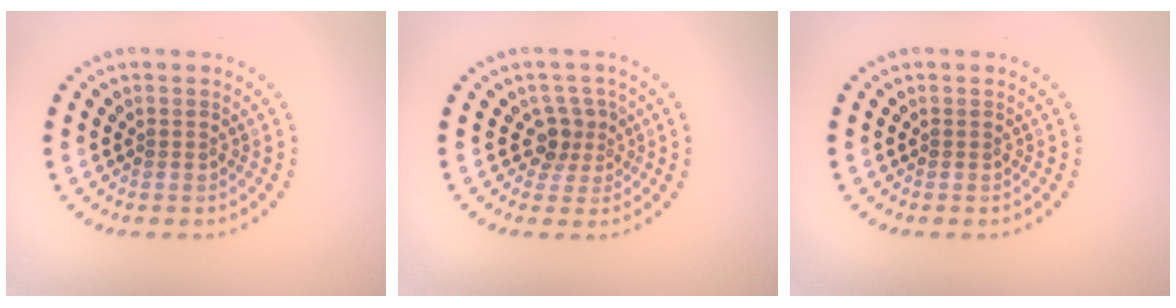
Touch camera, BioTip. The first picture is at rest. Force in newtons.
{"total": 2.3, "press": 1.8, "slide": 1.5}
{"total": 0.0}